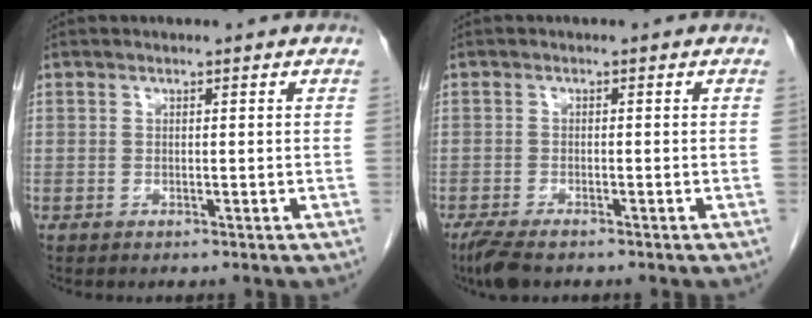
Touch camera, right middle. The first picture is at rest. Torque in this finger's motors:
{"motor_torque": [0.37, -0.16, 0.00, 0.04]}